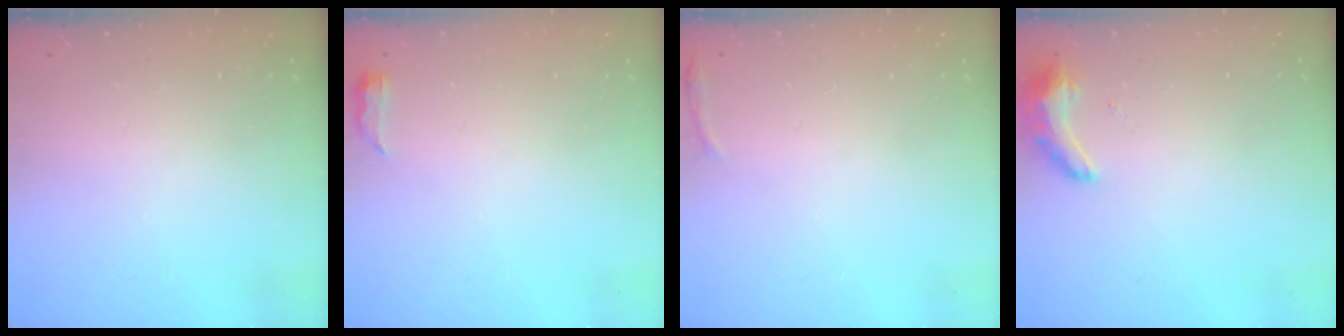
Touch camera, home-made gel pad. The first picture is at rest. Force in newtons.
{"total": 4.0, "press": 3.7, "slide": 1.3}
{"total": 3.0, "press": 1.9, "slide": 2.3}
{"total": 8.8, "press": 8.7, "slide": 1.3}